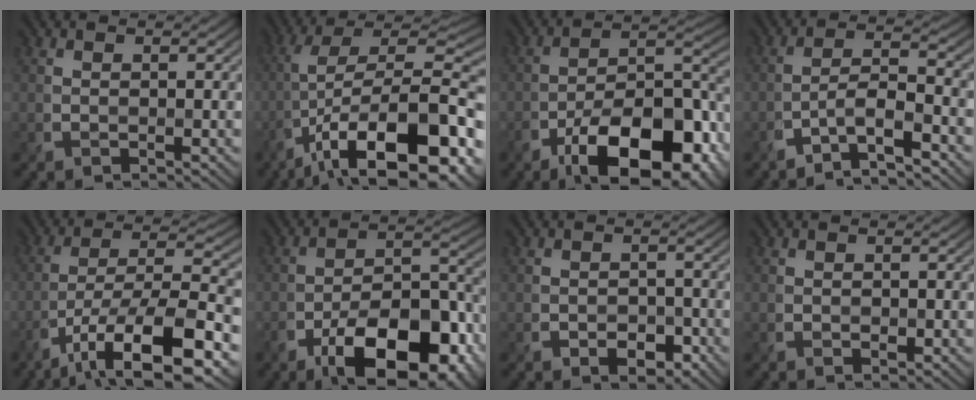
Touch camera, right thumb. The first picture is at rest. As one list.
[{"total": 16.7, "force": [-6.9, 6.2, 13.9], "torque": [-0.227, 0.004, -0.120]}, {"total": 15.9, "force": [-8.9, 6.7, 11.3], "torque": [-0.170, -0.011, -0.151]}, {"total": 4.9, "force": [-3.4, 0.7, 3.4], "torque": [-0.063, 0.009, -0.074]}, {"total": 13.6, "force": [-7.3, 3.9, 10.7], "torque": [-0.189, -0.007, -0.124]}, {"total": 14.5, "force": [-7.8, 6.4, 10.4], "torque": [-0.165, -0.010, -0.133]}, {"total": 2.8, "force": [-1.5, 1.9, 1.5], "torque": [-0.025, -0.010, -0.020]}, {"total": 0.6, "force": [-0.2, 0.4, 0.4], "torque": [-0.008, -0.005, 0.000]}]